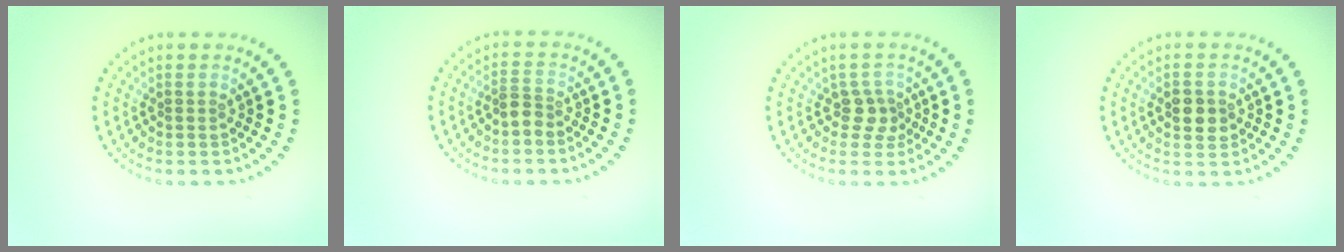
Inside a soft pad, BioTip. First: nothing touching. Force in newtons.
{"total": 1.6, "press": 1.3, "slide": 1.0}
{"total": 2.0, "press": 1.6, "slide": 1.3}
{"total": 2.2, "press": 2.2, "slide": 0.0}